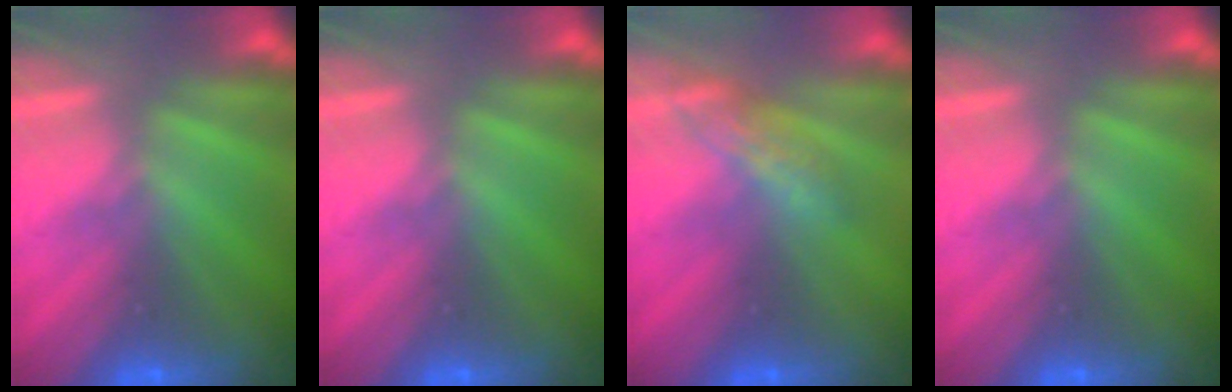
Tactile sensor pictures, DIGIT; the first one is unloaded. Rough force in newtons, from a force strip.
{"total": 0.0}
{"total": 2.7}
{"total": 0.0}